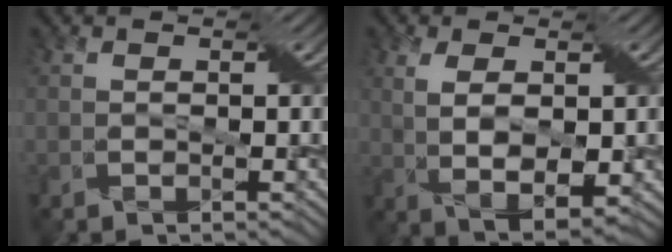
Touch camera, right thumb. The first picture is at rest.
{"total": 5.2, "force": [0.7, 2.4, 4.5], "torque": [-0.100, -0.006, 0.018]}